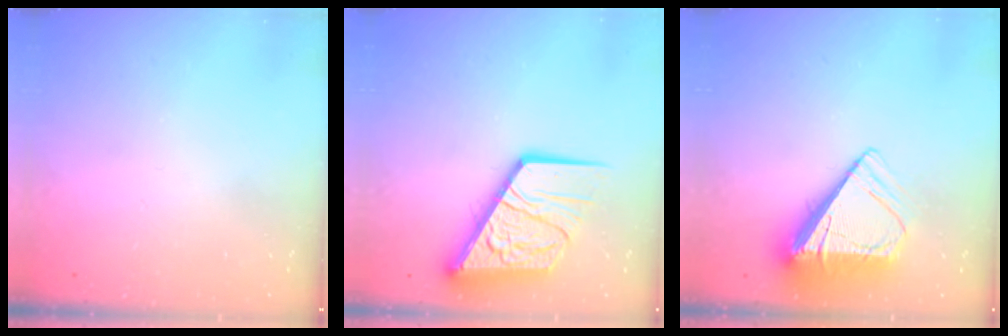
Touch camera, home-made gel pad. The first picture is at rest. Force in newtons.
{"total": 20.6, "press": 20.5, "slide": 1.9}
{"total": 9.9, "press": 9.8, "slide": 1.4}